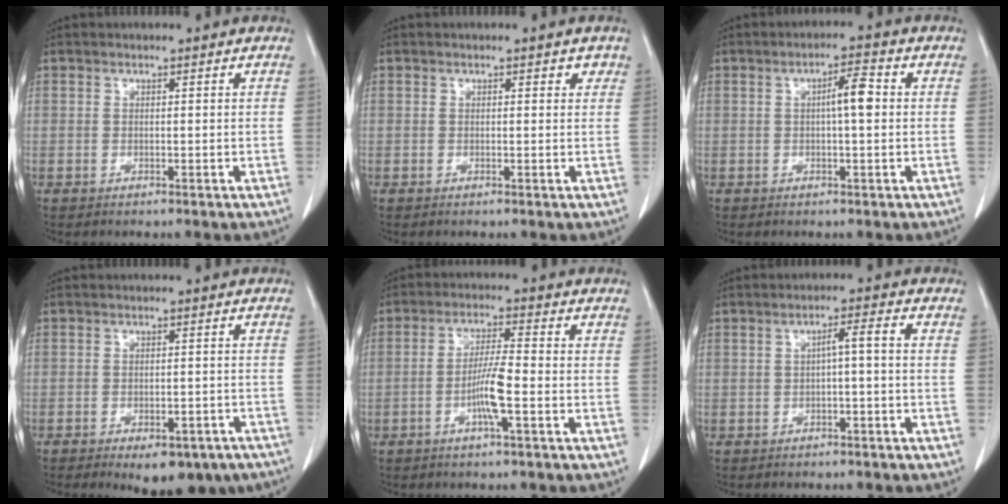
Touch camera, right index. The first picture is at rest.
{"total": 1.0, "force": [0.6, 0.6, 0.6], "torque": [0.000, 0.000, 0.001]}
{"total": 4.1, "force": [0.4, 0.6, 4.0], "torque": [-0.066, 0.009, 0.003]}
{"total": 10.3, "force": [-7.6, 4.5, 5.3], "torque": [-0.048, 0.008, -0.095]}
{"total": 5.8, "force": [-1.9, 0.1, 5.5], "torque": [-0.111, 0.000, -0.038]}
{"total": 2.9, "force": [-0.5, 0.1, 2.9], "torque": [-0.046, 0.012, -0.006]}